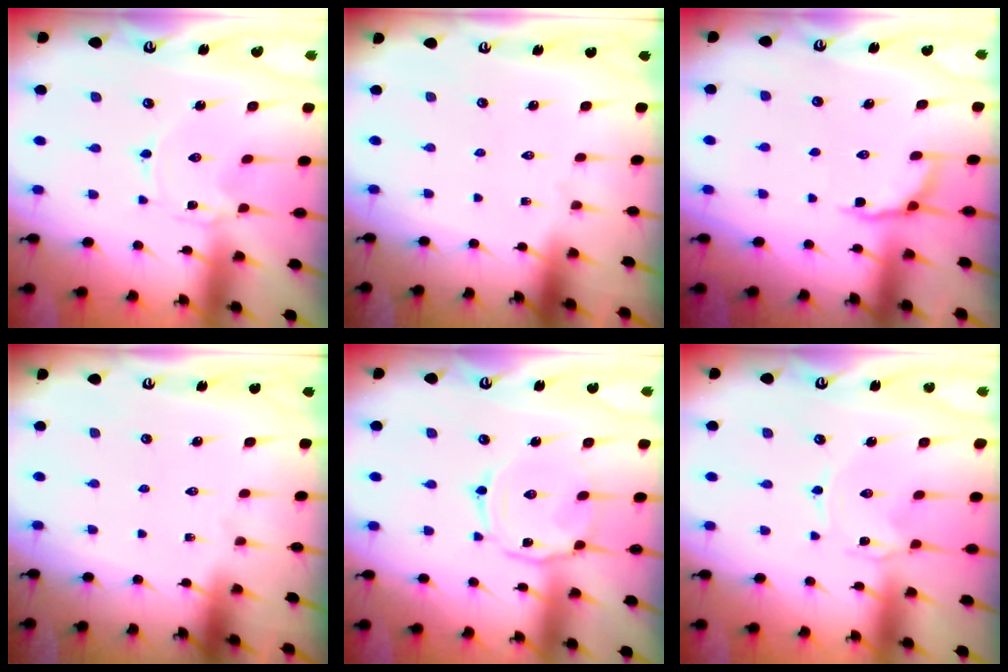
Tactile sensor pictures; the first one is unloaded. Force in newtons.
{"total": 0.0}
{"total": 3.3, "press": 2.5, "slide": 2.2}
{"total": 0.0}
{"total": 5.3, "press": 5.3, "slide": 0.5}
{"total": 0.7, "press": 0.7, "slide": 0.2}